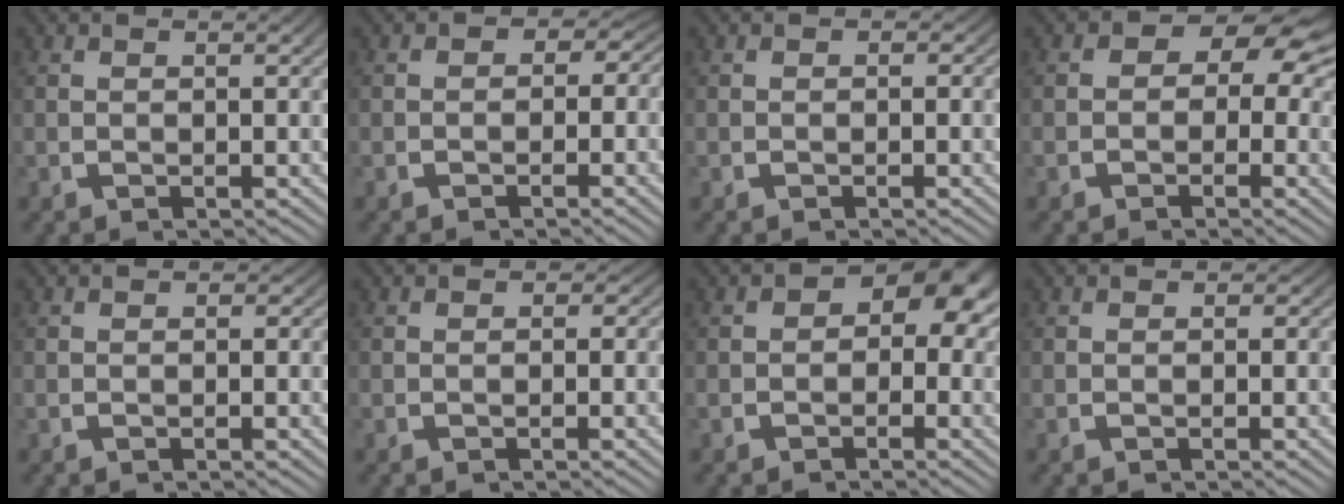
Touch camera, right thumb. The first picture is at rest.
{"total": 2.8, "force": [-0.3, 2.5, 1.2], "torque": [-0.002, -0.001, -0.013]}
{"total": 0.0}
{"total": 5.2, "force": [0.8, 3.7, 3.6], "torque": [-0.044, -0.002, 0.010]}
{"total": 0.5, "force": [-0.3, 0.4, 0.1], "torque": [0.004, -0.002, -0.008]}
{"total": 0.8, "force": [-0.4, 0.7, 0.1], "torque": [0.007, -0.002, -0.012]}
{"total": 6.2, "force": [0.4, 4.0, 4.7], "torque": [-0.054, -0.002, 0.006]}
{"total": 0.0}